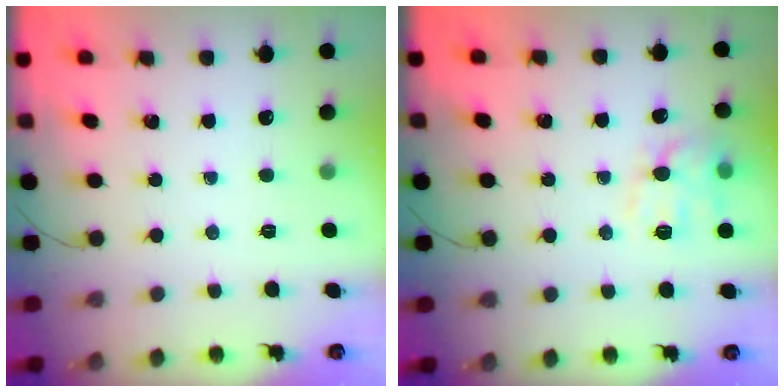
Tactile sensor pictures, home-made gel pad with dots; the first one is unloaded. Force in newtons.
{"total": 12.0, "press": 12.0, "slide": 0.1}